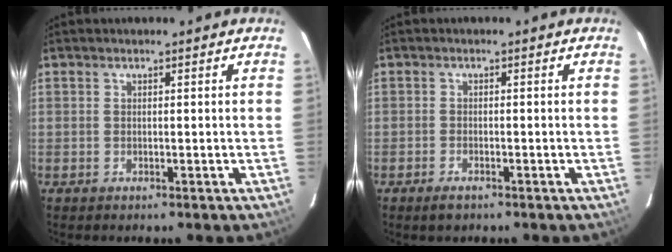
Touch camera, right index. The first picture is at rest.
{"total": 2.2, "force": [-1.6, 0.9, 1.1], "torque": [-0.030, -0.003, -0.030]}